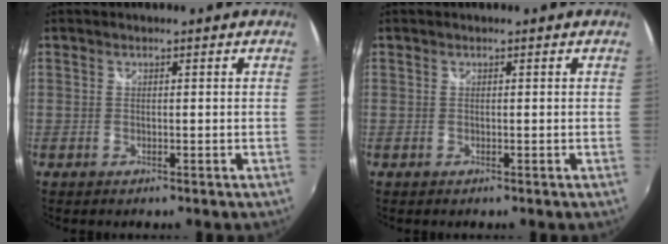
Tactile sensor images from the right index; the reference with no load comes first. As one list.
[{"total": 0.0}]